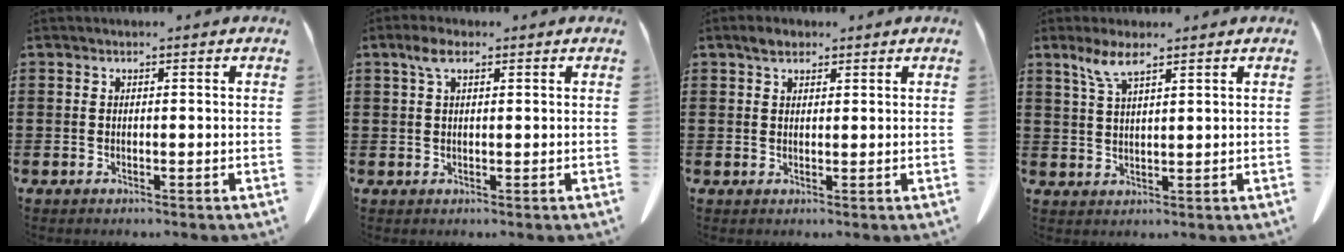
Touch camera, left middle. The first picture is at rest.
{"total": 3.1, "force": [1.5, 1.1, 2.5], "torque": [-0.056, 0.005, 0.026]}
{"total": 2.3, "force": [1.7, 1.1, 1.0], "torque": [-0.017, 0.001, 0.031]}
{"total": 4.7, "force": [3.1, 0.8, 3.4], "torque": [-0.076, 0.002, 0.056]}